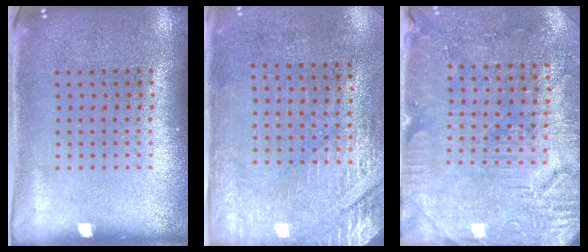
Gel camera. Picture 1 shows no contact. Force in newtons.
{"total": 2.9, "press": 2.5, "slide": 1.5}
{"total": 3.0, "press": 2.9, "slide": 0.6}